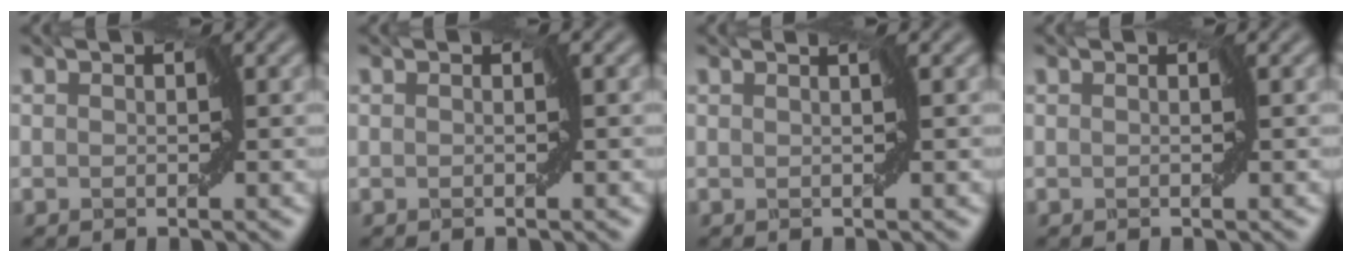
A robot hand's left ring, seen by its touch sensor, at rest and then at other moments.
{"total": 0.0}
{"total": 0.5, "force": [0.0, -0.5, 0.2], "torque": [-0.006, -0.002, 0.001]}
{"total": 0.0}